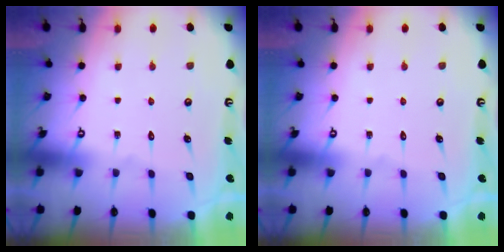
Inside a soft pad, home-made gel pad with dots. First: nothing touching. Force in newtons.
{"total": 0.0}